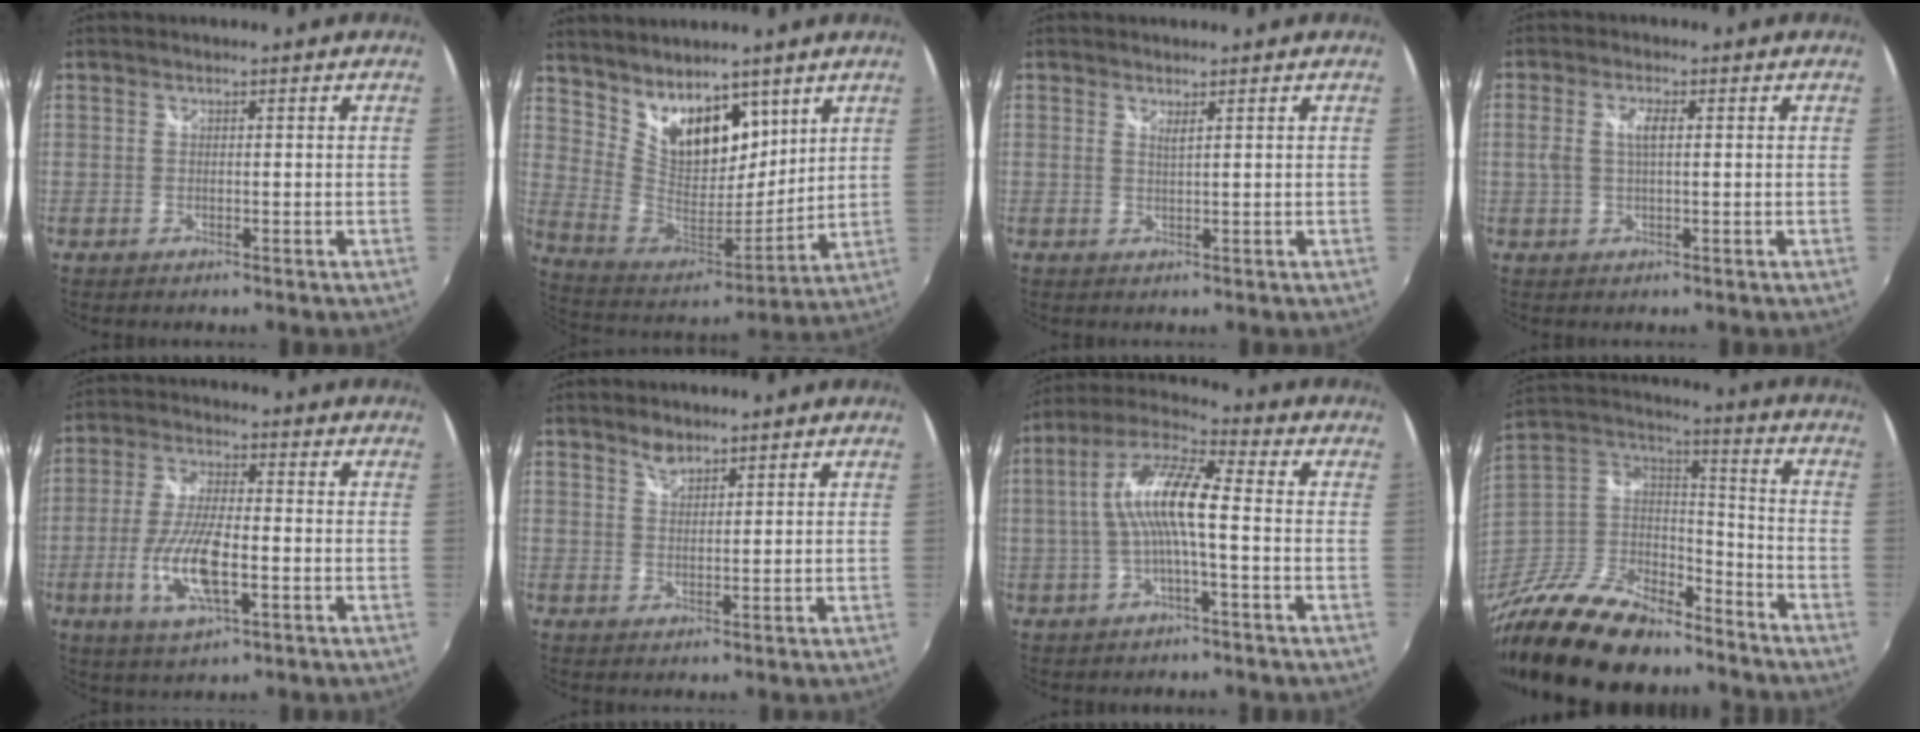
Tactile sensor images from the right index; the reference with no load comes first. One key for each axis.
{"total": 16.6, "fx": 10.9, "fy": 9.0, "fz": 8.5, "tx": -0.162, "ty": 0.007, "tz": 0.217}
{"total": 1.0, "fx": 0.8, "fy": -0.2, "fz": 0.6, "tx": -0.013, "ty": -0.002, "tz": 0.013}
{"total": 3.8, "fx": 0.5, "fy": 1.3, "fz": 3.5, "tx": -0.068, "ty": 0.002, "tz": 0.011}
{"total": 11.3, "fx": -3.4, "fy": 3.6, "fz": 10.2, "tx": -0.209, "ty": -0.009, "tz": -0.064}
{"total": 2.4, "fx": 2.1, "fy": 1.0, "fz": 0.9, "tx": -0.011, "ty": 0.001, "tz": 0.036}
{"total": 10.9, "fx": -0.7, "fy": 1.9, "fz": 10.7, "tx": -0.215, "ty": 0.019, "tz": -0.014}
{"total": 27.0, "fx": -19.3, "fy": 12.9, "fz": 13.8, "tx": -0.311, "ty": 0.009, "tz": -0.318}